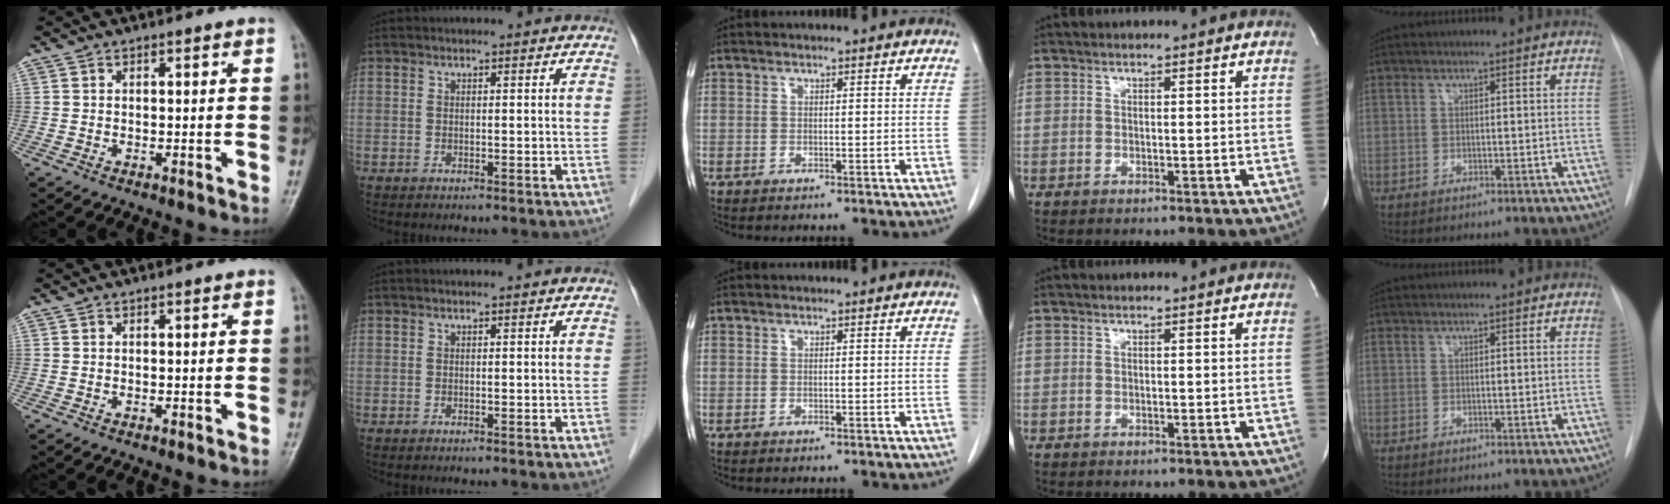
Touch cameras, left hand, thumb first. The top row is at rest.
{}